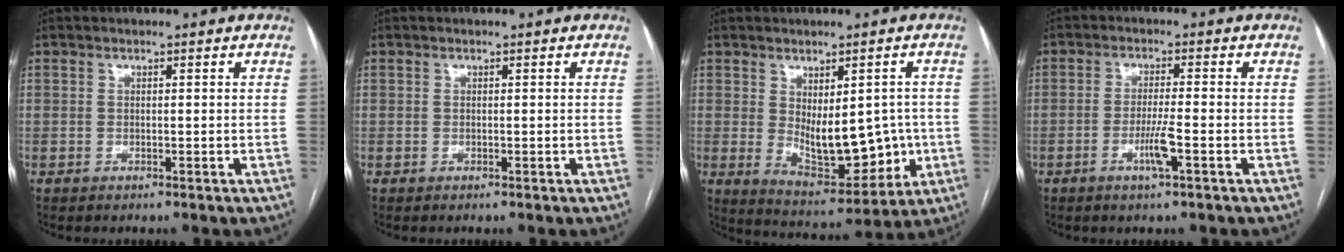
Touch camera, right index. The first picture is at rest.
{"total": 0.0}
{"total": 11.9, "force": [-0.5, 5.5, 10.5], "torque": [-0.153, -0.006, 0.016]}
{"total": 4.3, "force": [-1.8, -0.2, 3.9], "torque": [-0.075, -0.008, -0.035]}